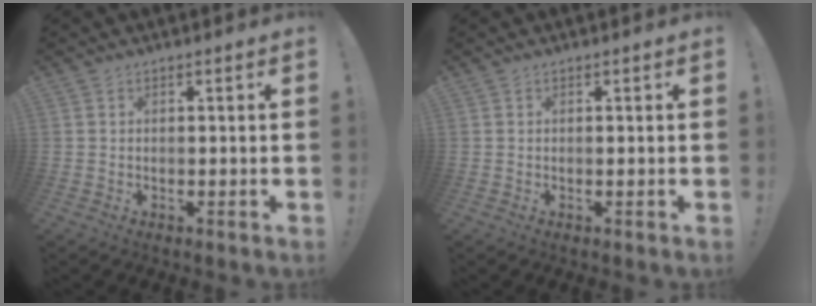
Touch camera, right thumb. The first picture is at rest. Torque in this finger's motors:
{"motor_torque": [-0.12, -0.31, -0.31, -0.04, 0.00]}